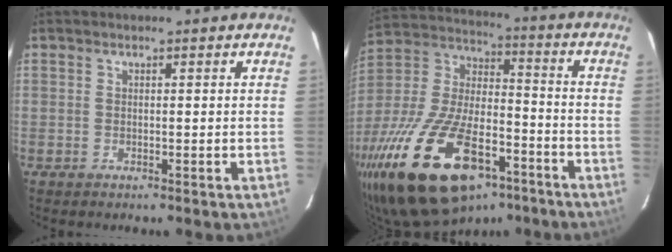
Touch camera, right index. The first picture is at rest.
{"total": 28.8, "force": [-16.9, 13.1, 19.3], "torque": [-0.387, -0.021, -0.277]}